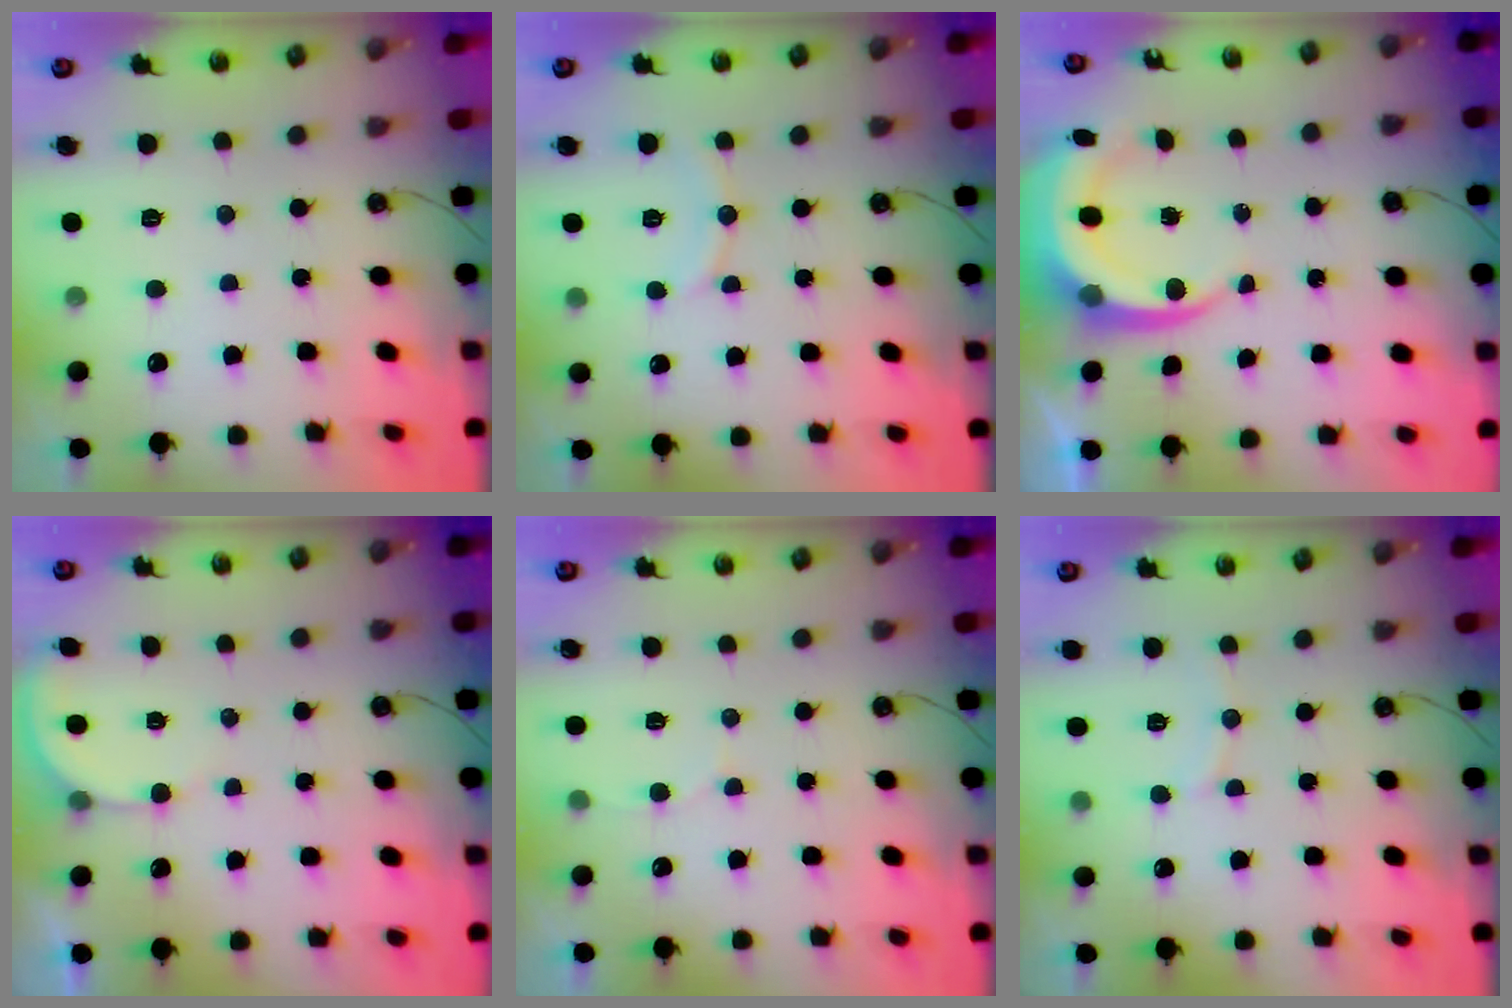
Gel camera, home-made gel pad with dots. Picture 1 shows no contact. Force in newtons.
{"total": 7.2, "press": 7.1, "slide": 0.7}
{"total": 7.6, "press": 7.5, "slide": 1.4}
{"total": 2.7, "press": 2.7, "slide": 0.1}
{"total": 4.0, "press": 4.0, "slide": 0.5}
{"total": 4.8, "press": 4.8, "slide": 0.6}